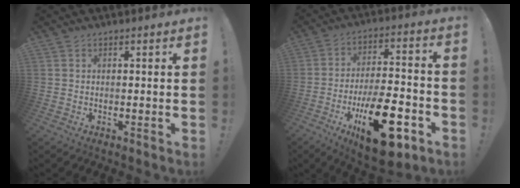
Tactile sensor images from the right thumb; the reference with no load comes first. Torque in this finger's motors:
{"motor_torque": [2.41, 2.60, 1.77, -0.99, 0.66]}